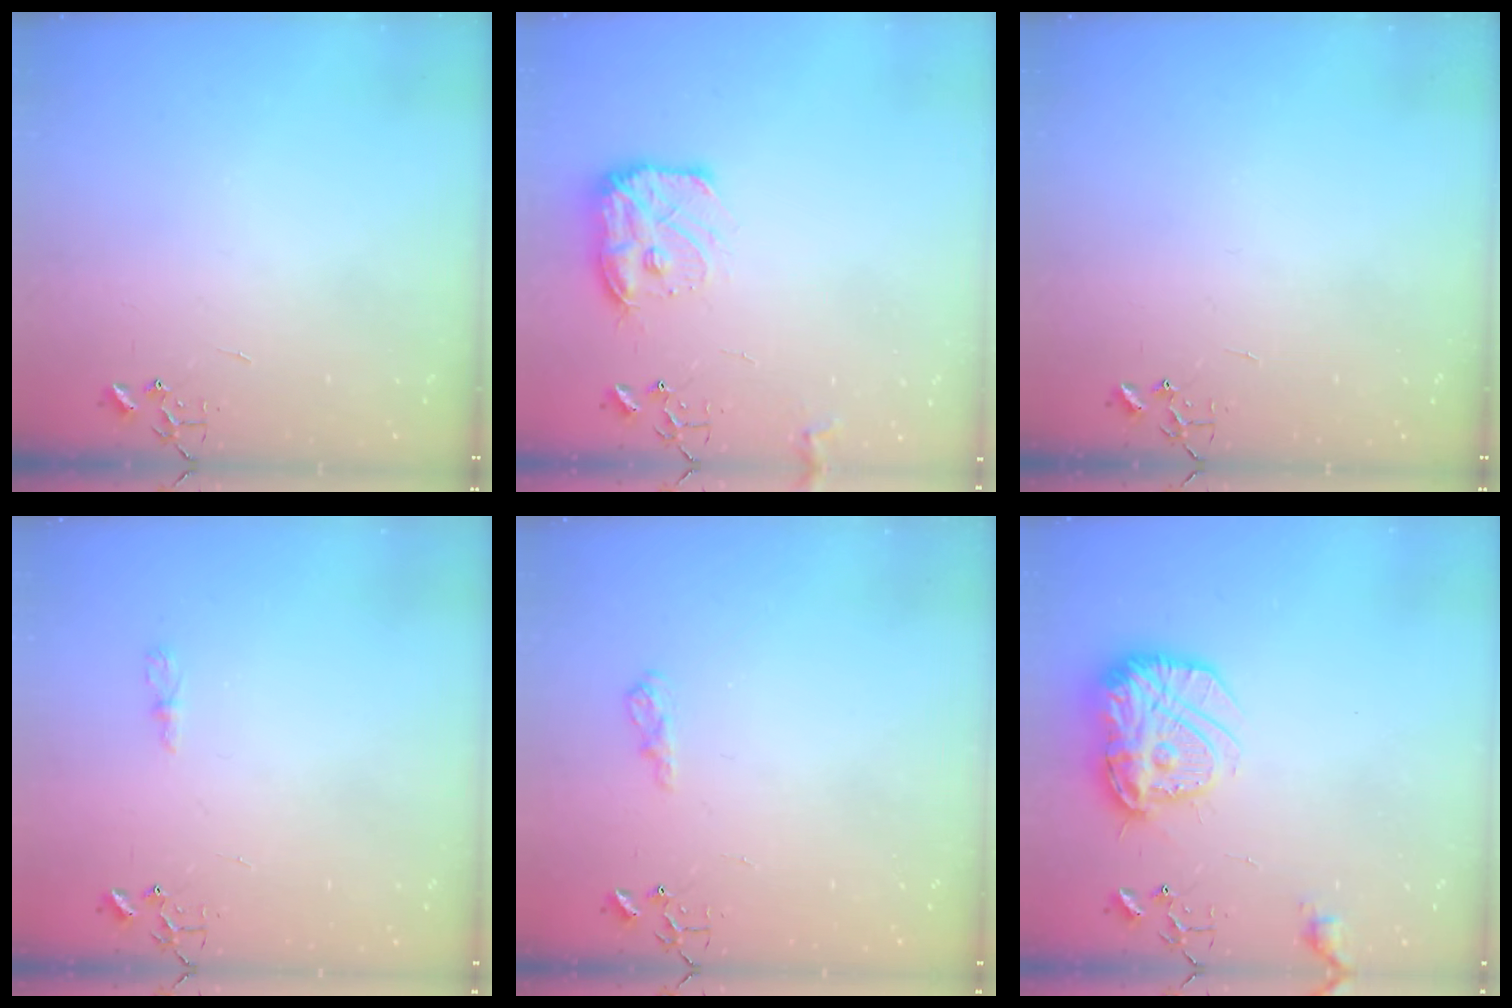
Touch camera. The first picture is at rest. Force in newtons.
{"total": 12.6, "press": 12.6, "slide": 0.6}
{"total": 0.0}
{"total": 3.5, "press": 3.5, "slide": 0.5}
{"total": 9.8, "press": 9.7, "slide": 1.0}
{"total": 17.4, "press": 17.4, "slide": 1.3}